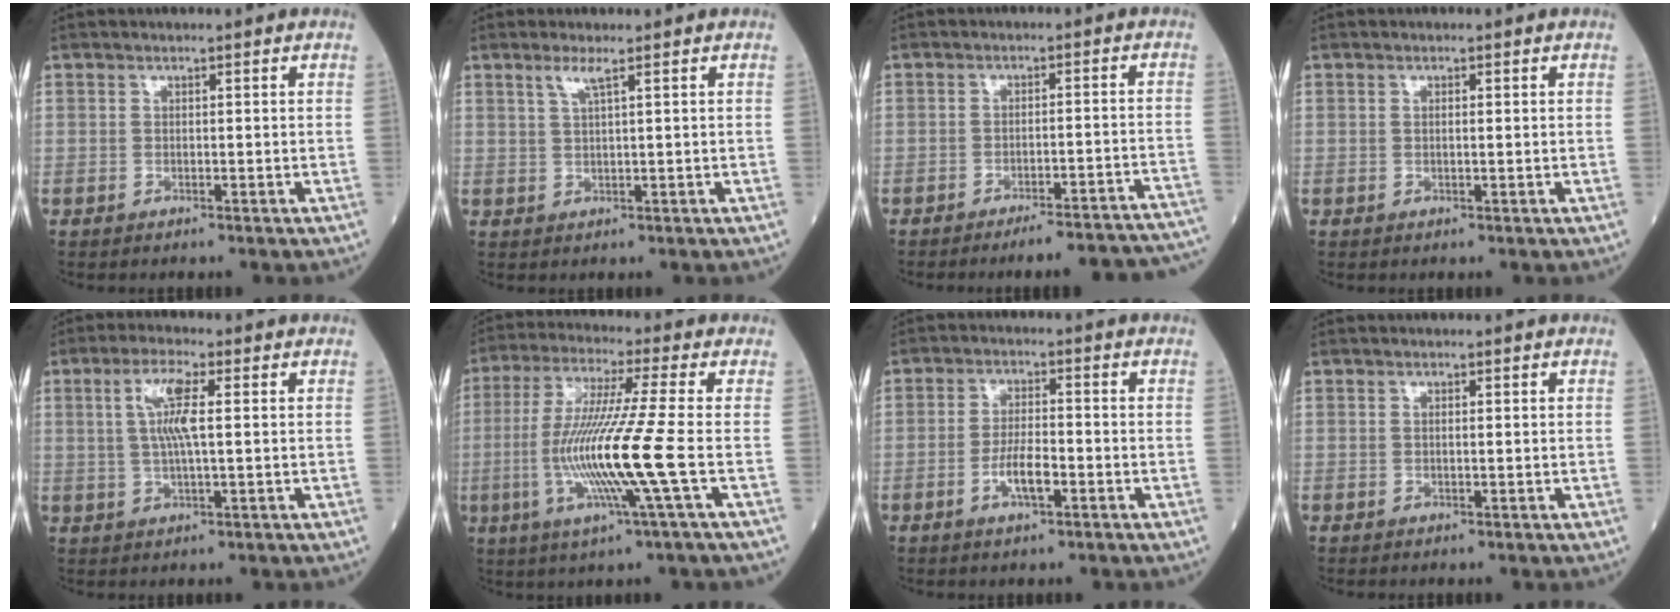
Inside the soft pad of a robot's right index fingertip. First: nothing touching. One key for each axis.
{"total": 2.3, "fx": 1.3, "fy": -0.2, "fz": 1.8, "tx": -0.044, "ty": 0.001, "tz": 0.028}
{"total": 15.2, "fx": -14.5, "fy": 0.1, "fz": 4.7, "tx": -0.015, "ty": 0.011, "tz": -0.173}
{"total": 0.7, "fx": 0.1, "fy": 0.2, "fz": 0.7, "tx": -0.018, "ty": 0.001, "tz": 0.002}
{"total": 6.3, "fx": 1.3, "fy": 0.8, "fz": 6.1, "tx": -0.126, "ty": 0.006, "tz": 0.025}
{"total": 13.6, "fx": -2.8, "fy": -1.7, "fz": 13.1, "tx": -0.273, "ty": -0.017, "tz": -0.062}
{"total": 5.0, "fx": -1.9, "fy": 1.2, "fz": 4.4, "tx": -0.086, "ty": 0.001, "tz": -0.034}
{"total": 0.6, "fx": 0.1, "fy": 0.1, "fz": 0.6, "tx": -0.015, "ty": 0.000, "tz": 0.002}